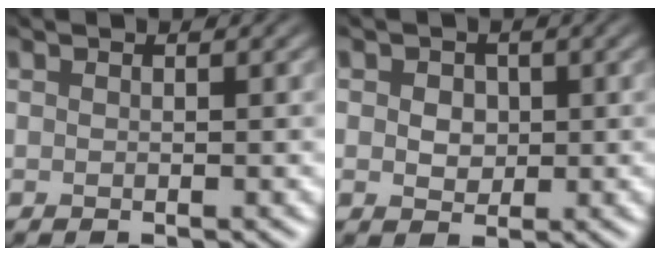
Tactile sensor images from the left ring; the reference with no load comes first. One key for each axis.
{"total": 1.7, "fx": -0.3, "fy": 1.5, "fz": 0.7, "tx": -0.024, "ty": -0.007, "tz": -0.001}